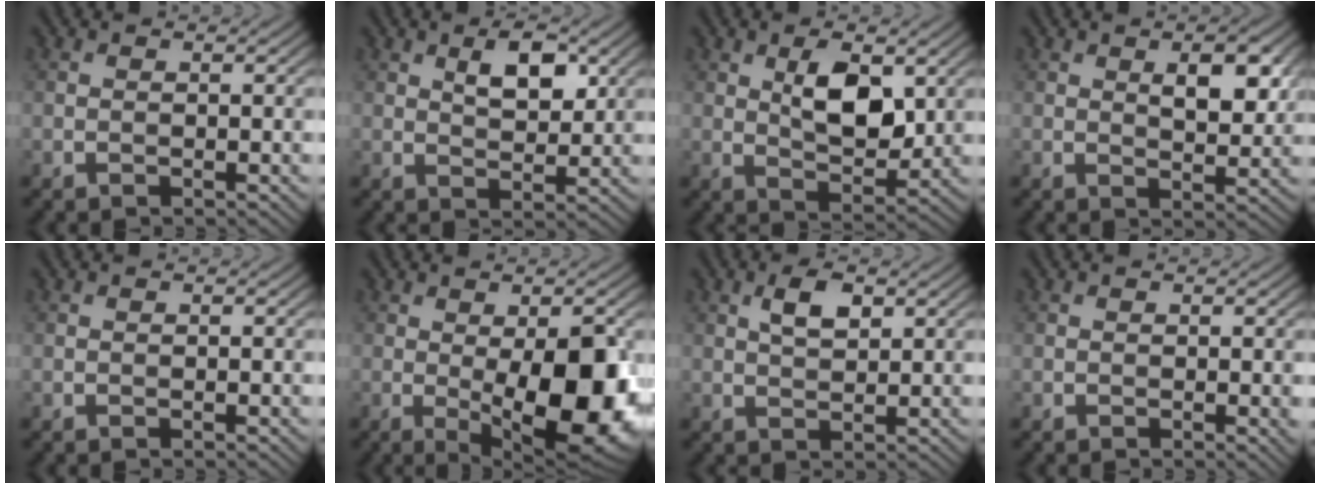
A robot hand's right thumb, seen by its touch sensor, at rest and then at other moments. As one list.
[{"total": 5.2, "force": [2.3, 2.4, 3.9], "torque": [-0.071, -0.002, 0.039]}, {"total": 6.9, "force": [2.2, 3.4, 5.5], "torque": [-0.101, -0.006, 0.042]}, {"total": 5.6, "force": [2.0, 2.5, 4.6], "torque": [-0.071, -0.002, 0.033]}, {"total": 0.0}, {"total": 13.6, "force": [-1.7, 5.0, 12.5], "torque": [-0.165, -0.005, -0.021]}, {"total": 3.6, "force": [1.6, 1.7, 2.8], "torque": [-0.057, 0.003, 0.031]}, {"total": 0.8, "force": [0.1, 0.1, 0.8], "torque": [-0.011, -0.002, 0.001]}]